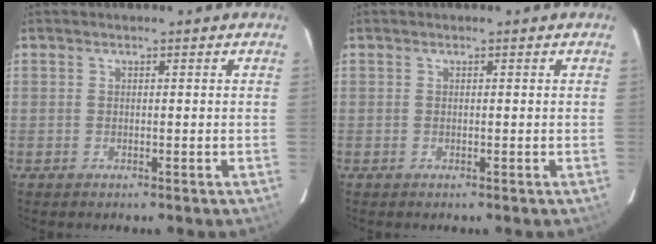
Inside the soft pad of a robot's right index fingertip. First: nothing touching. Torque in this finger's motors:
{"motor_torque": [0.00, 0.00, 0.02, 0.01]}